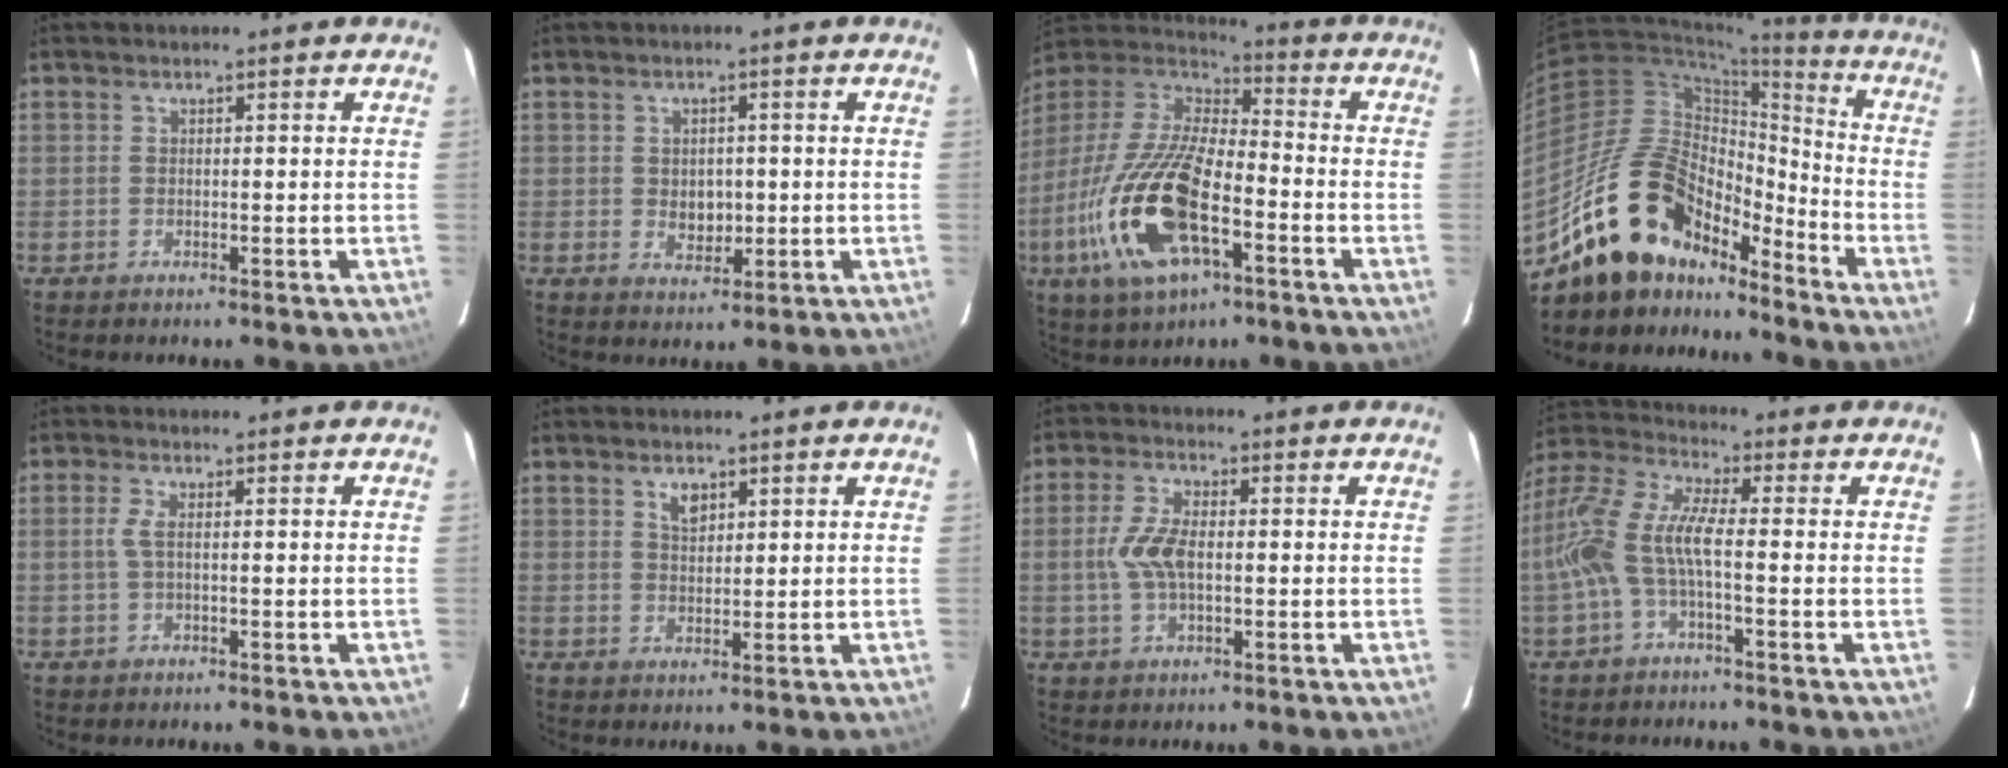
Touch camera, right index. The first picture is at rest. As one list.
[{"total": 4.3, "force": [-0.2, 3.3, 2.7], "torque": [-0.043, -0.002, 0.002]}, {"total": 22.8, "force": [-8.6, 9.3, 18.9], "torque": [-0.401, -0.038, -0.165]}, {"total": 19.9, "force": [-15.1, 9.5, 8.8], "torque": [-0.163, 0.021, -0.250]}, {"total": 1.9, "force": [0.0, 0.1, 1.9], "torque": [-0.042, 0.001, -0.003]}, {"total": 2.4, "force": [1.5, 1.3, 1.4], "torque": [-0.021, 0.003, 0.027]}, {"total": 6.2, "force": [-0.4, 2.8, 5.6], "torque": [-0.119, 0.005, -0.005]}, {"total": 11.1, "force": [-2.2, 3.0, 10.4], "torque": [-0.221, 0.009, -0.048]}]